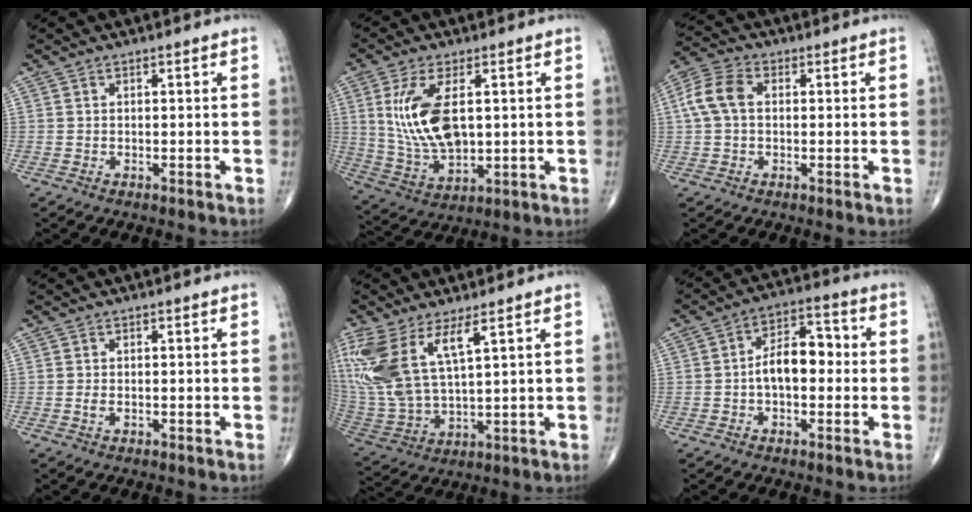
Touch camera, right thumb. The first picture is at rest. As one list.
[{"total": 13.4, "force": [2.6, 6.7, 11.3], "torque": [-0.229, -0.013, 0.063]}, {"total": 7.2, "force": [0.8, 4.8, 5.3], "torque": [-0.117, 0.023, 0.009]}, {"total": 1.2, "force": [-0.3, 0.7, 0.9], "torque": [-0.022, 0.001, -0.005]}, {"total": 15.7, "force": [7.2, 5.6, 12.8], "torque": [-0.299, -0.029, 0.161]}, {"total": 9.5, "force": [-0.6, 5.5, 7.6], "torque": [-0.107, 0.033, -0.019]}]